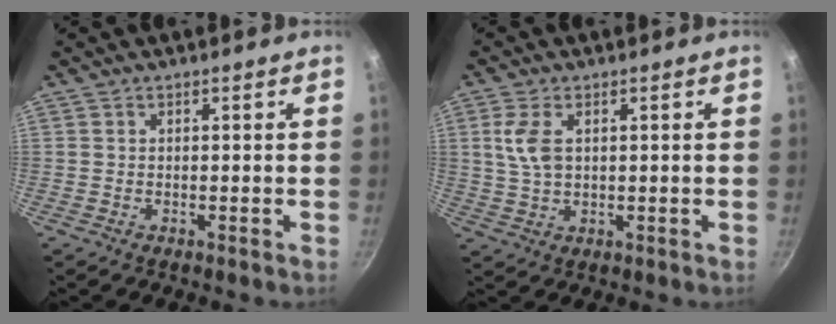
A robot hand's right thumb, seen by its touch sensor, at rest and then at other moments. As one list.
[{"total": 5.9, "force": [1.5, 3.4, 4.6], "torque": [-0.090, -0.001, 0.029]}]